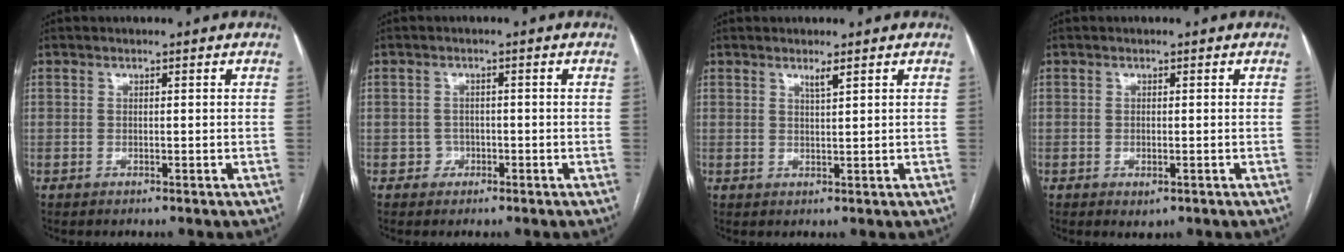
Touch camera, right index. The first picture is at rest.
{"total": 1.8, "force": [-0.8, 1.7, -0.1], "torque": [0.012, 0.010, -0.017]}
{"total": 1.5, "force": [1.1, -0.1, 1.1], "torque": [-0.021, -0.005, 0.021]}
{"total": 1.4, "force": [-0.6, 0.7, 1.1], "torque": [-0.016, -0.002, -0.001]}